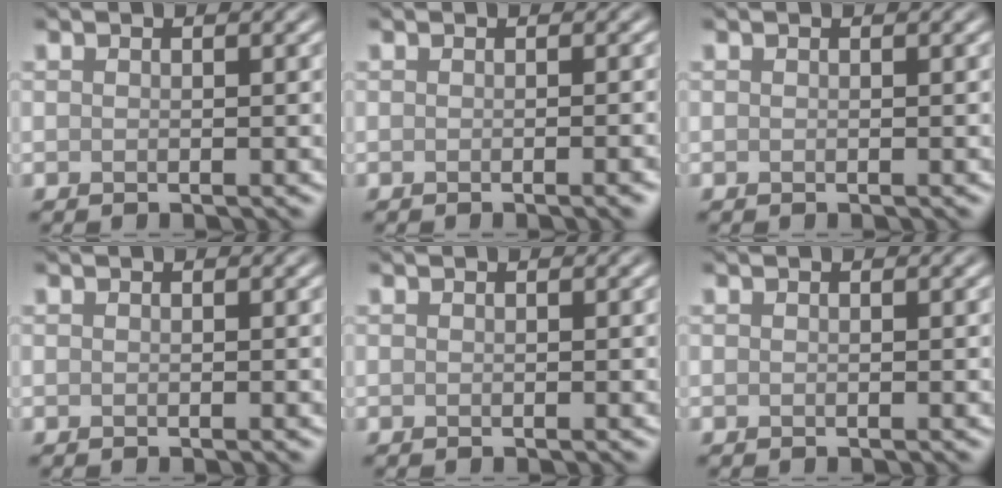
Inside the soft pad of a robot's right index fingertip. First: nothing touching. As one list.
[{"total": 1.7, "force": [-0.6, 0.5, 1.5], "torque": [-0.011, 0.000, -0.008]}, {"total": 0.0}, {"total": 0.0}, {"total": 0.0}, {"total": 0.0}]